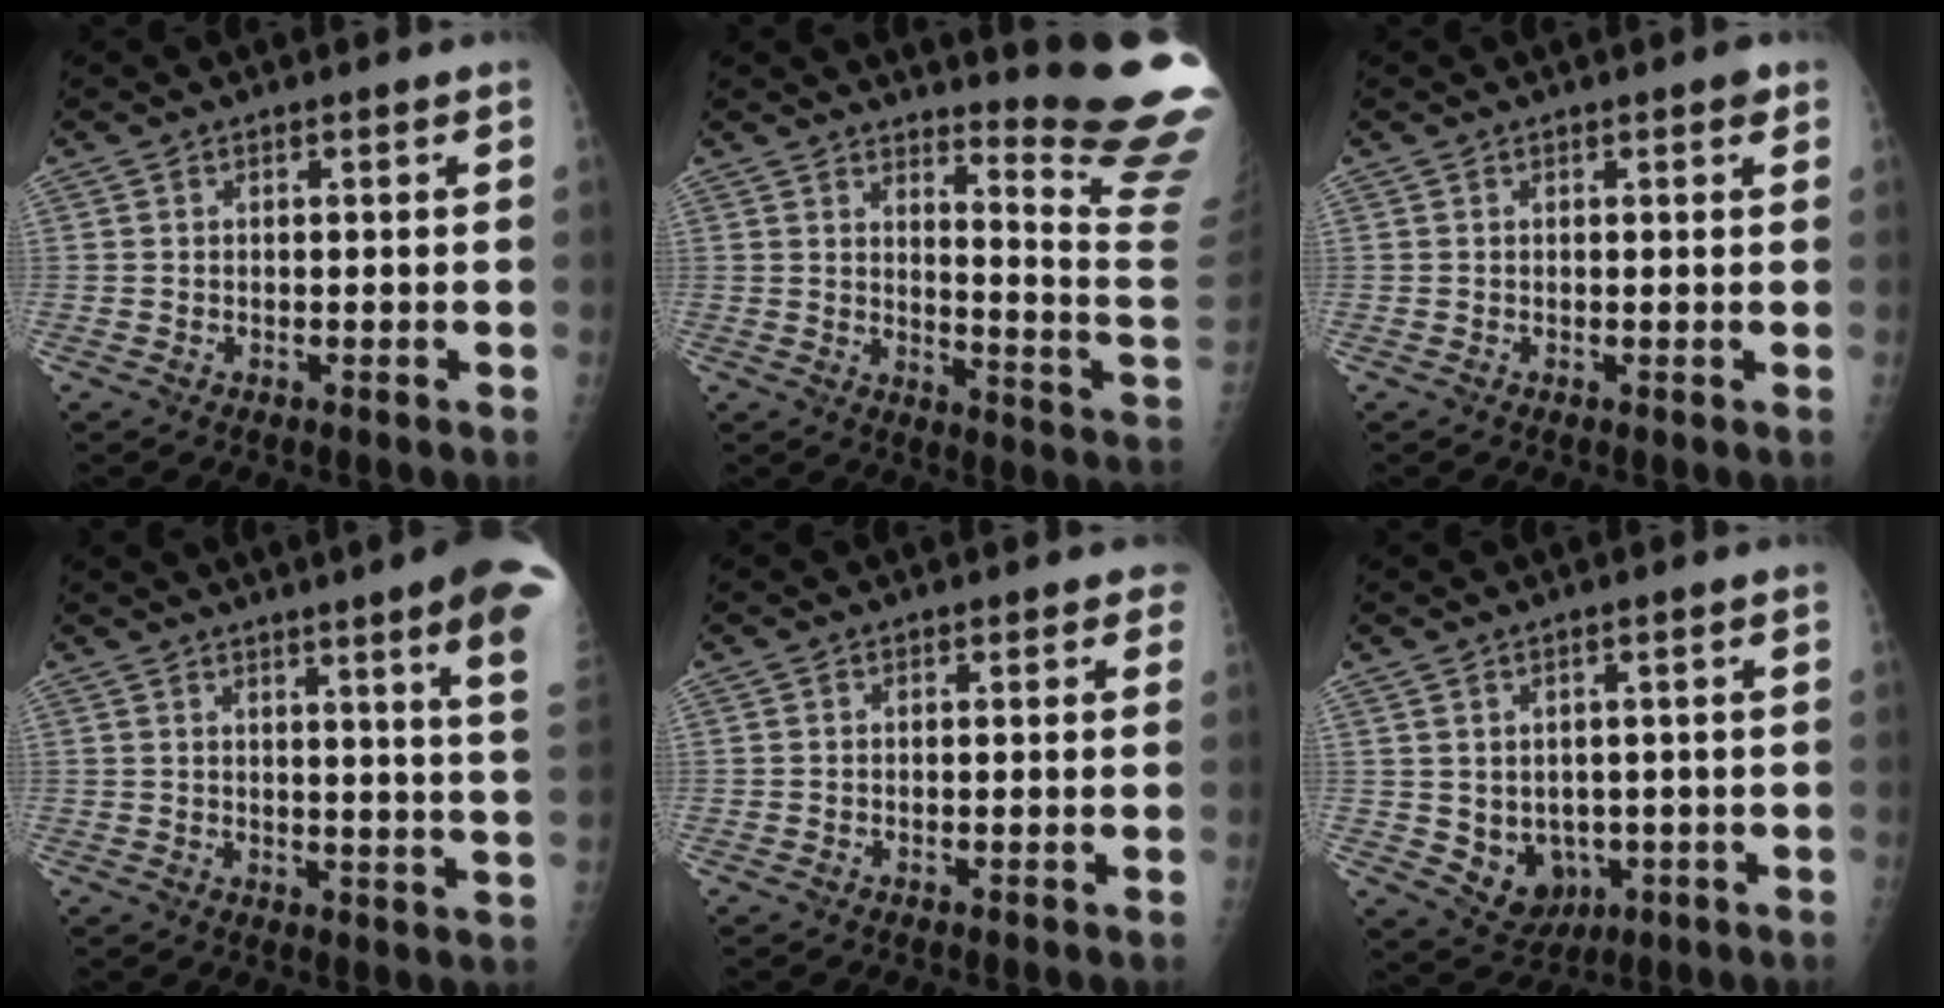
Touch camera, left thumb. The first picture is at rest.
{"total": 16.9, "force": [15.3, -1.8, 7.0], "torque": [-0.089, -0.209, 0.186]}
{"total": 1.4, "force": [0.8, 0.3, 1.0], "torque": [-0.014, -0.002, 0.008]}
{"total": 14.4, "force": [8.9, -0.5, 11.3], "torque": [-0.135, -0.049, 0.089]}
{"total": 0.6, "force": [0.2, 0.5, 0.3], "torque": [0.012, 0.002, -0.006]}
{"total": 7.0, "force": [-0.9, 5.6, 4.0], "torque": [-0.035, -0.001, 0.010]}